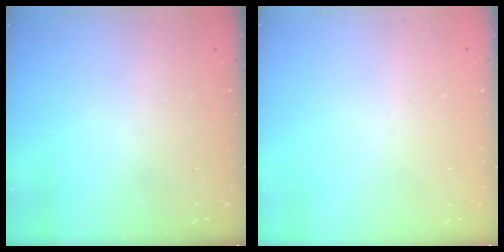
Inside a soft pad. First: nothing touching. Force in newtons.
{"total": 0.0}